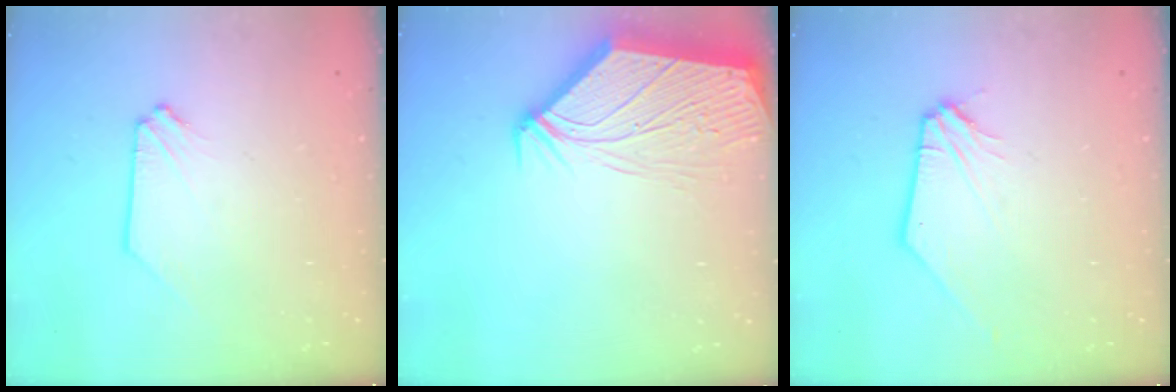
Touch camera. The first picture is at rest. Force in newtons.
{"total": 7.8, "press": 7.7, "slide": 1.0}
{"total": 1.9, "press": 1.9, "slide": 0.4}